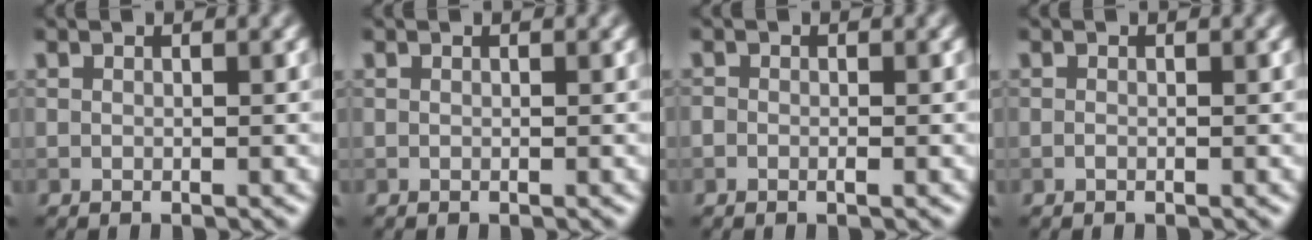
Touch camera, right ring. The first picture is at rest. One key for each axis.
{"total": 0.0}
{"total": 0.6, "fx": -0.2, "fy": 0.3, "fz": 0.4, "tx": -0.009, "ty": -0.002, "tz": -0.005}
{"total": 0.0}